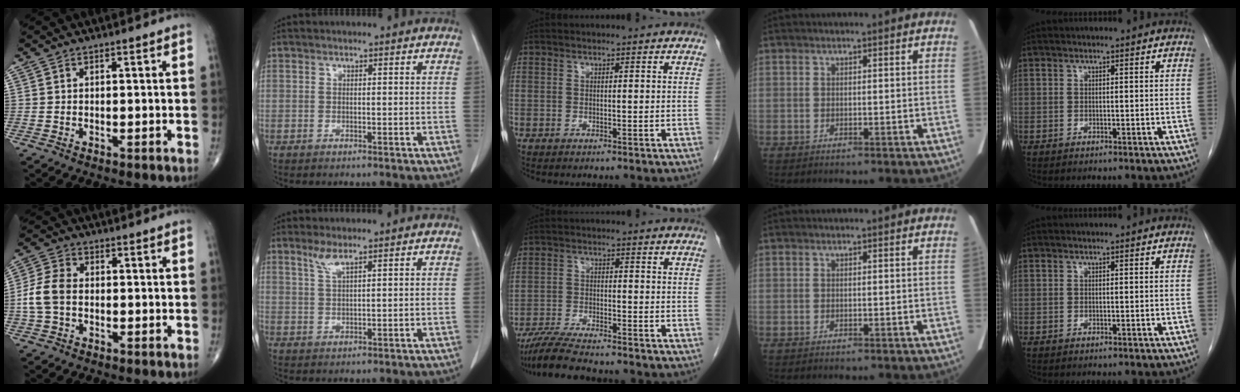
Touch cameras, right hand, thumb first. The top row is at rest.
{"thumb": {"total": 6.8, "force": [-0.8, 4.6, 4.9], "torque": [-0.110, 0.017, -0.022]}, "index": {"total": 3.1, "force": [2.1, 0.6, 2.2], "torque": [-0.050, 0.005, 0.046]}, "middle": {"total": 7.6, "force": [-6.7, -0.1, 3.4], "torque": [-0.063, -0.022, -0.120]}}